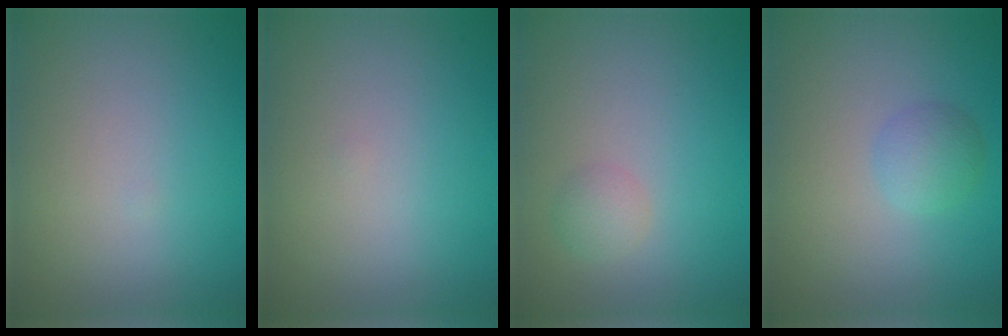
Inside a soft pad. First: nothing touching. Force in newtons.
{"total": 0.0}
{"total": 1.3, "press": 1.3, "slide": 0.1}
{"total": 1.9, "press": 1.9, "slide": 0.1}